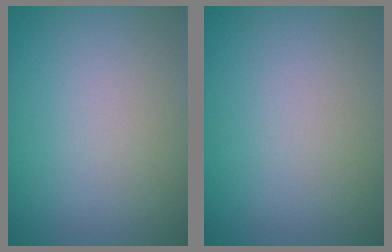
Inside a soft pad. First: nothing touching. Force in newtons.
{"total": 0.0}